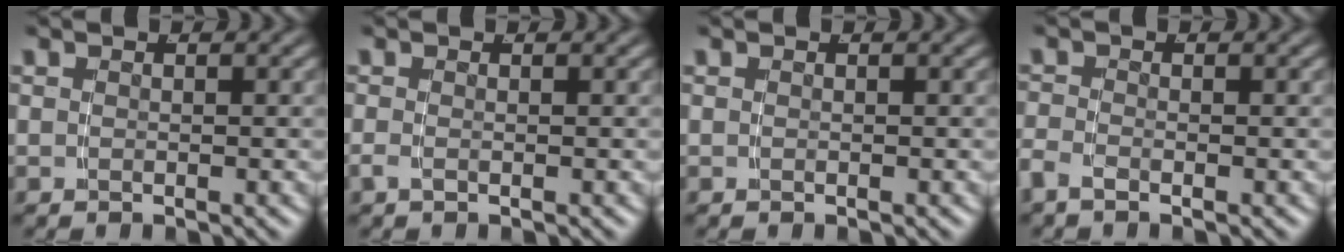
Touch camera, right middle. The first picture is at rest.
{"total": 0.9, "force": [-0.7, 0.0, 0.5], "torque": [-0.016, -0.011, -0.007]}
{"total": 0.0}
{"total": 1.4, "force": [-1.2, 0.3, 0.7], "torque": [-0.019, -0.008, -0.021]}